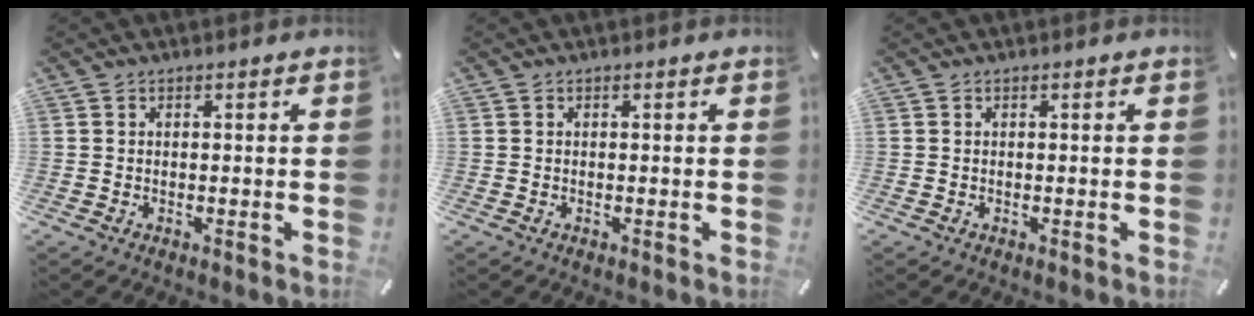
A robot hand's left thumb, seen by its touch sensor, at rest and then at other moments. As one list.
[{"total": 0.0}, {"total": 0.0}]